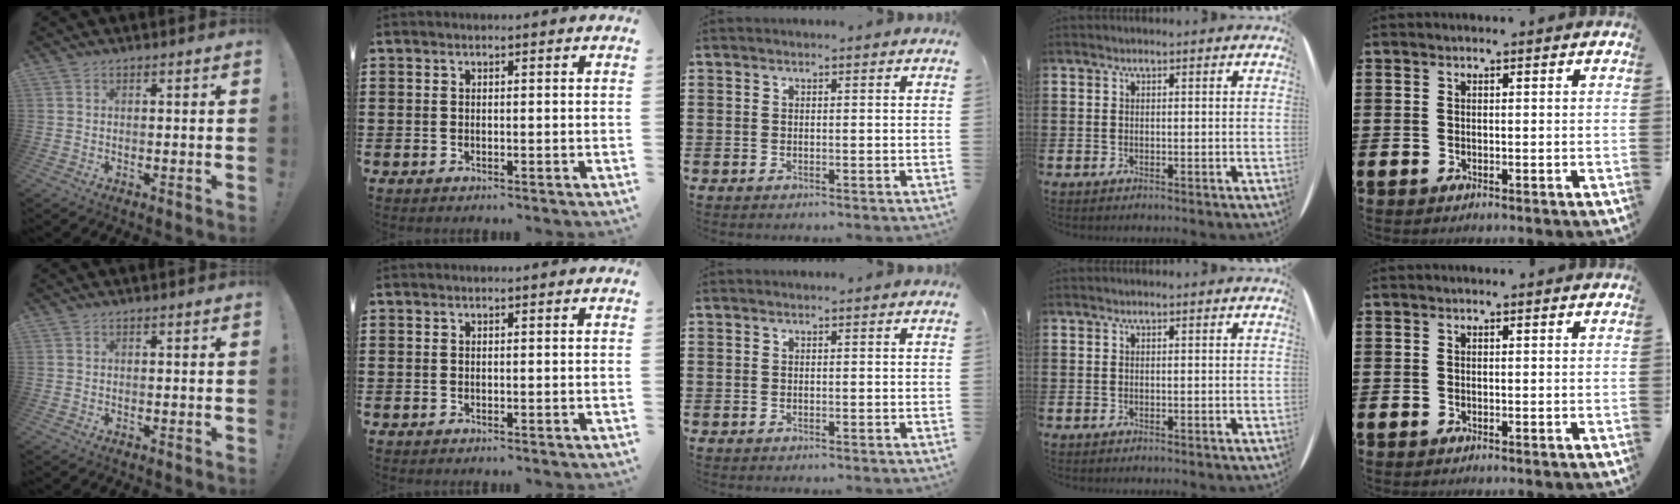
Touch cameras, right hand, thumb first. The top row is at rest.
{}